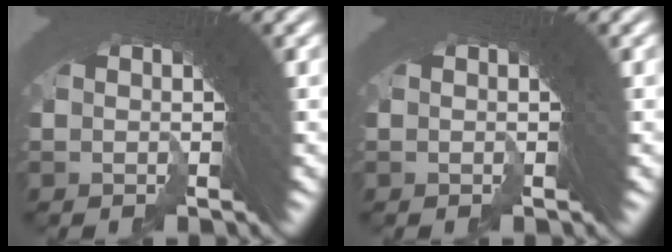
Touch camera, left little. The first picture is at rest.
{"total": 0.0}